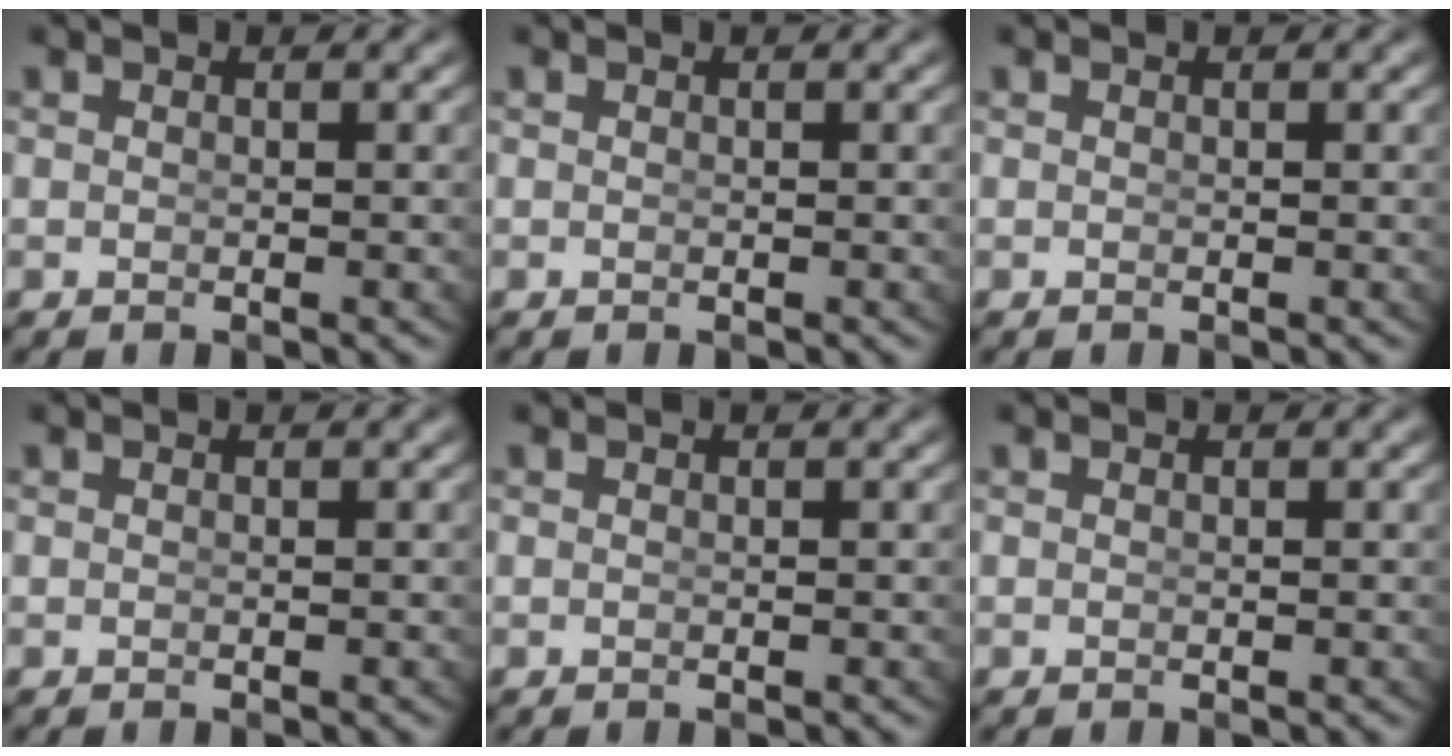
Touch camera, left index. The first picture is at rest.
{"total": 0.0}
{"total": 1.1, "force": [-0.2, -1.0, -0.5], "torque": [0.011, -0.015, 0.010]}
{"total": 0.0}
{"total": 1.1, "force": [-0.2, -1.0, -0.5], "torque": [0.011, -0.015, 0.009]}
{"total": 0.0}